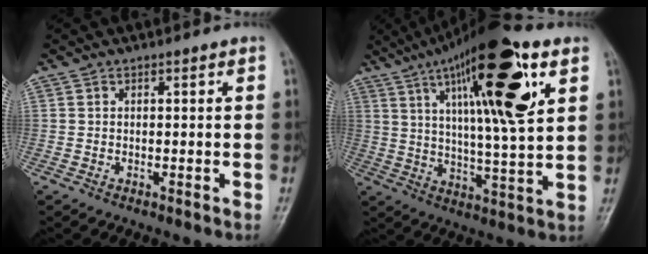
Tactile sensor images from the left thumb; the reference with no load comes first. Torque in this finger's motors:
{"motor_torque": [2.42, 1.95, 2.05, -0.72, 0.48]}